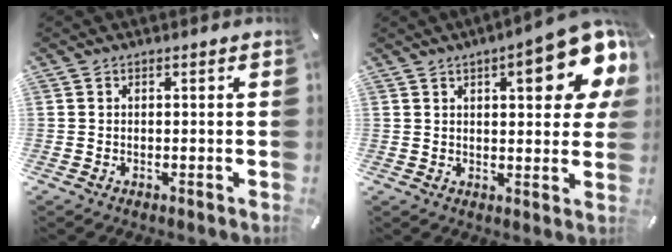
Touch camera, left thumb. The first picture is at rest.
{"total": 15.4, "force": [7.2, 5.2, 12.6], "torque": [-0.160, -0.034, 0.112]}